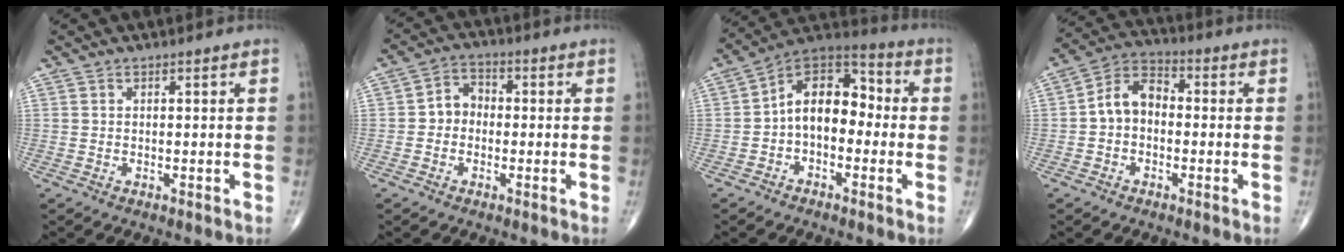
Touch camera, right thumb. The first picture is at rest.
{"total": 4.8, "force": [-0.7, 4.0, 2.5], "torque": [-0.024, 0.021, -0.024]}
{"total": 12.3, "force": [-1.2, 7.9, 9.4], "torque": [-0.116, 0.044, -0.037]}
{"total": 7.8, "force": [-0.7, 5.6, 5.3], "torque": [-0.077, 0.029, -0.030]}